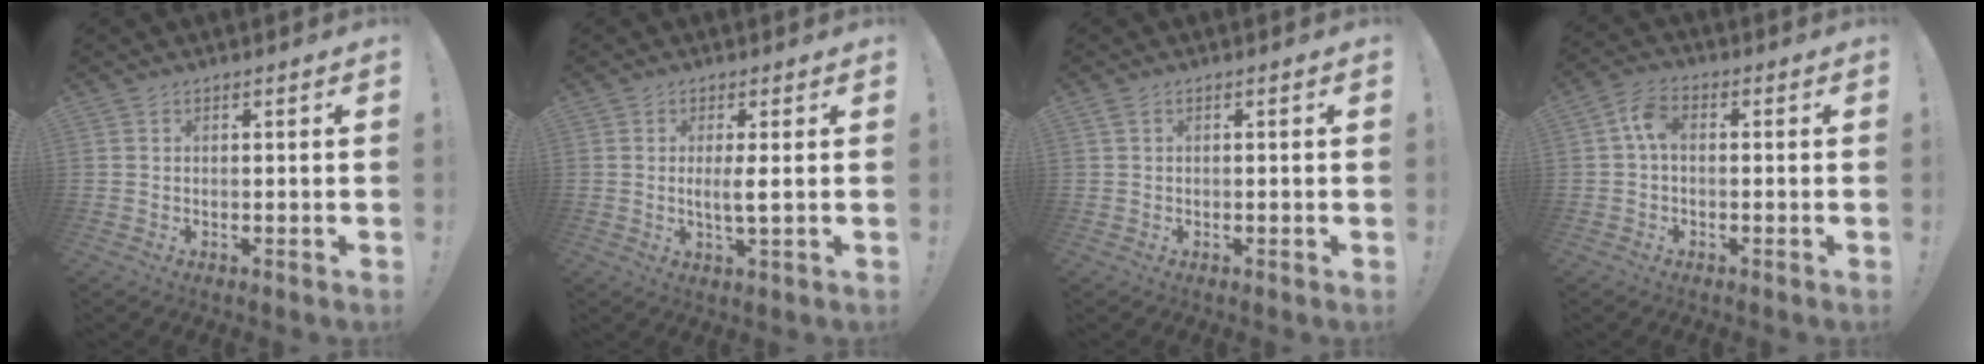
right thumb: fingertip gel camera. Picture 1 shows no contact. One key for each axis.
{"total": 3.5, "fx": 0.2, "fy": 0.1, "fz": 3.5, "tx": -0.062, "ty": -0.007, "tz": 0.000}
{"total": 1.1, "fx": 0.1, "fy": 0.5, "fz": 0.9, "tx": -0.020, "ty": 0.002, "tz": 0.001}
{"total": 5.5, "fx": 0.2, "fy": 3.1, "fz": 4.5, "tx": -0.087, "ty": 0.012, "tz": 0.004}